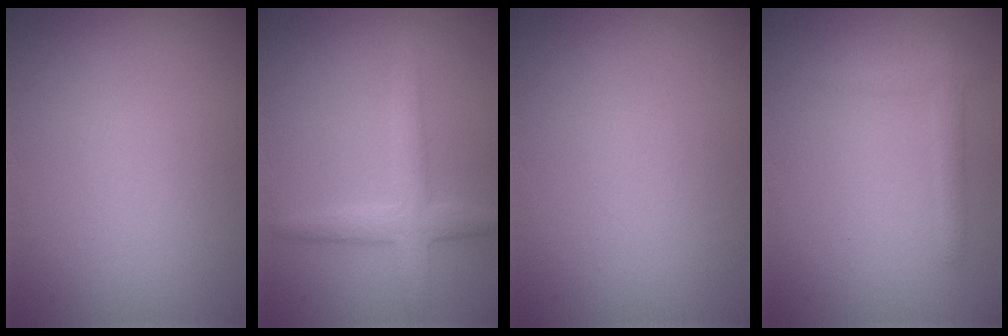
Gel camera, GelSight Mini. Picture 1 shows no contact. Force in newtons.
{"total": 3.3, "press": 3.3, "slide": 0.2}
{"total": 0.0}
{"total": 1.4, "press": 1.4, "slide": 0.1}